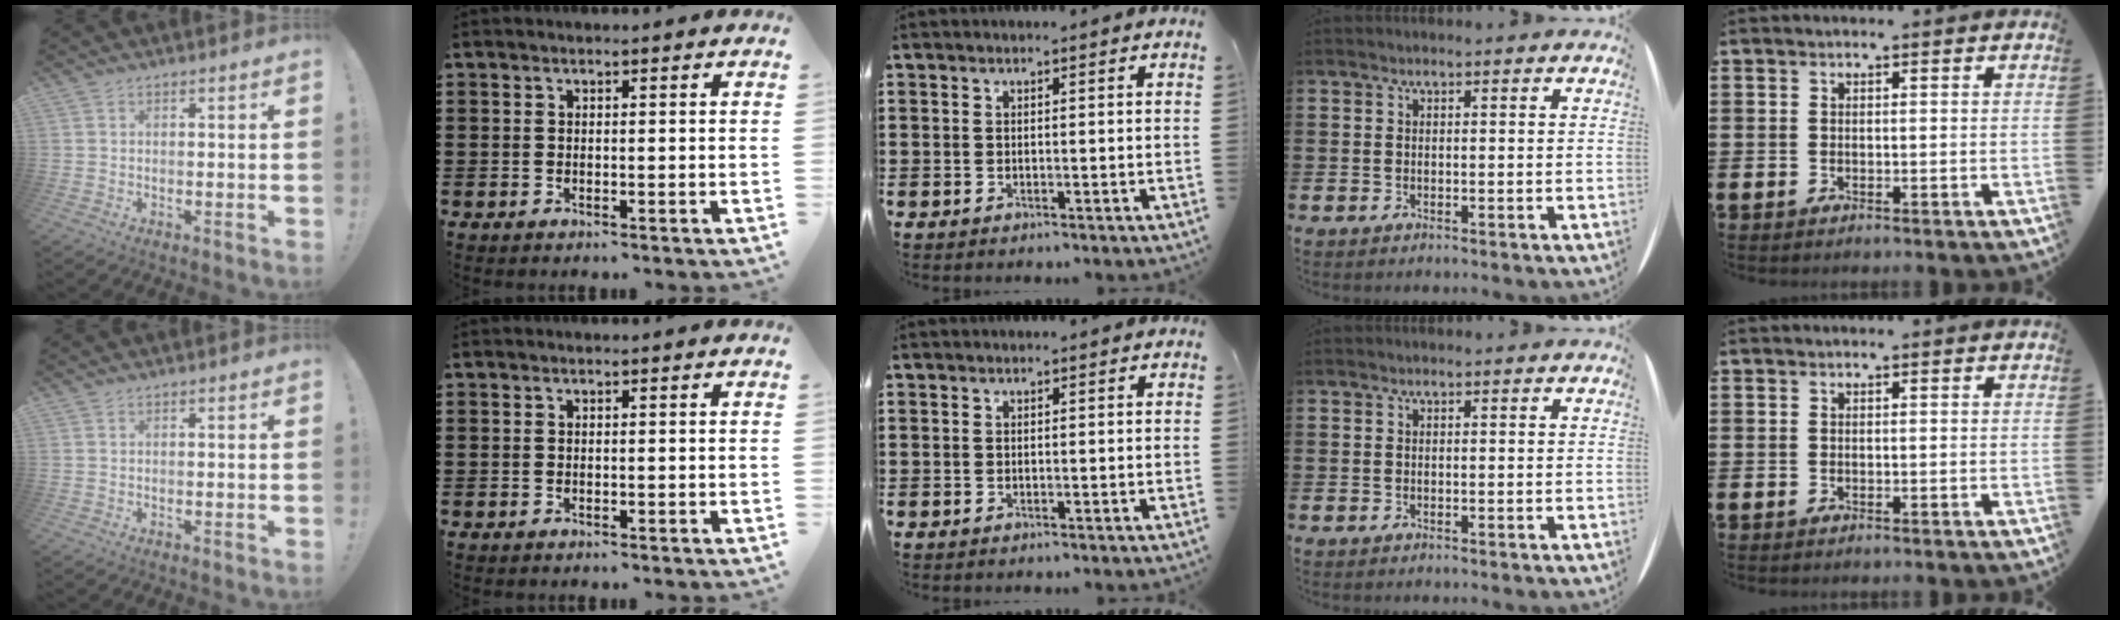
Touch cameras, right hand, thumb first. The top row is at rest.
{}